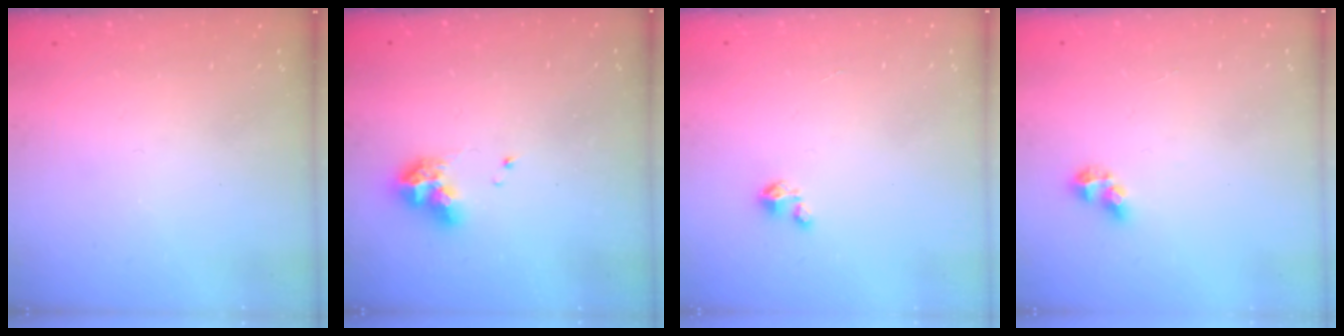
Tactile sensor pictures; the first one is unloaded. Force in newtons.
{"total": 8.2, "press": 8.1, "slide": 1.2}
{"total": 1.8, "press": 1.8, "slide": 0.1}
{"total": 4.9, "press": 4.9, "slide": 0.5}